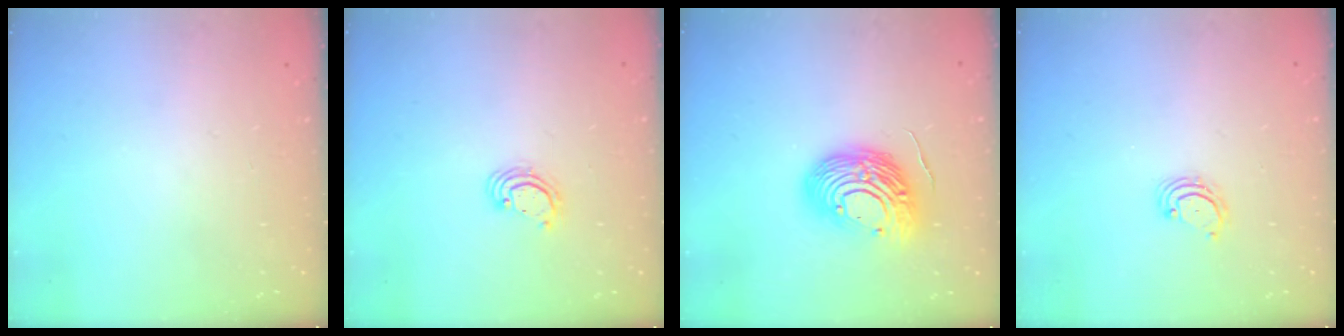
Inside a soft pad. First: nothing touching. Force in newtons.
{"total": 2.8, "press": 2.8, "slide": 0.2}
{"total": 14.0, "press": 13.8, "slide": 2.2}
{"total": 3.1, "press": 3.1, "slide": 0.5}